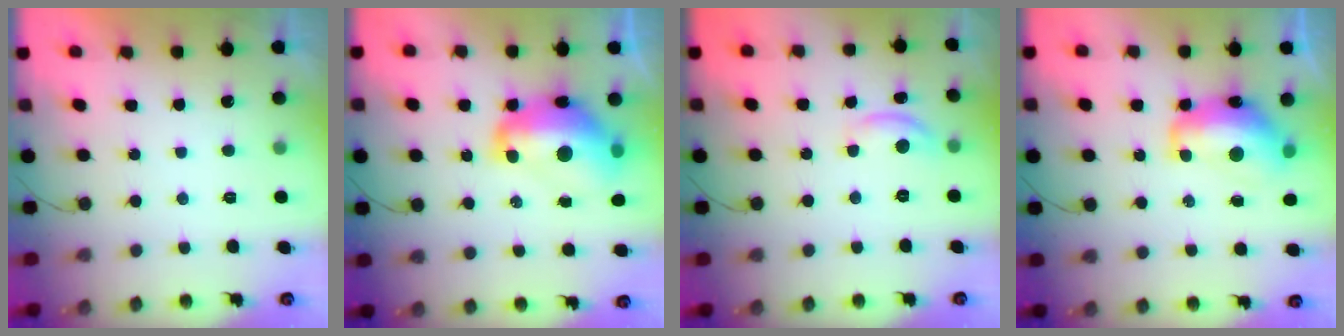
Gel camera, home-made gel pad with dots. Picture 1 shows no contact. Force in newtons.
{"total": 15.9, "press": 15.9, "slide": 1.3}
{"total": 6.1, "press": 6.1, "slide": 0.5}
{"total": 13.6, "press": 13.6, "slide": 1.0}